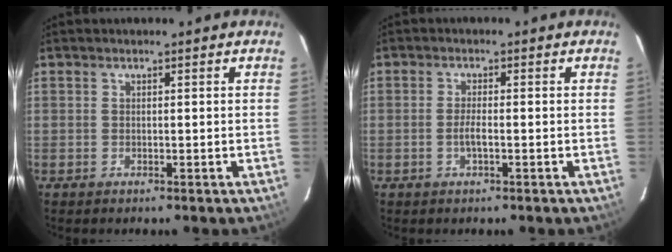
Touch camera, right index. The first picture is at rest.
{"total": 2.3, "force": [-0.8, 0.2, 2.1], "torque": [-0.042, -0.001, -0.015]}